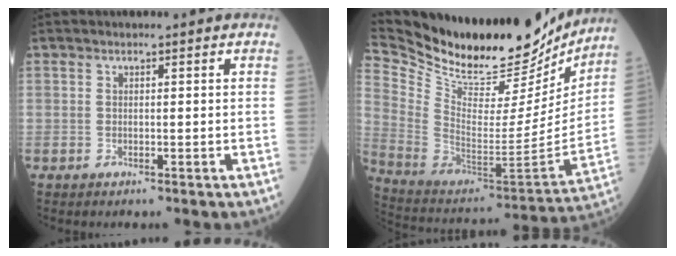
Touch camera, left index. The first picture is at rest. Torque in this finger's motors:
{"motor_torque": [0.88, -1.26, 0.08, 0.03]}